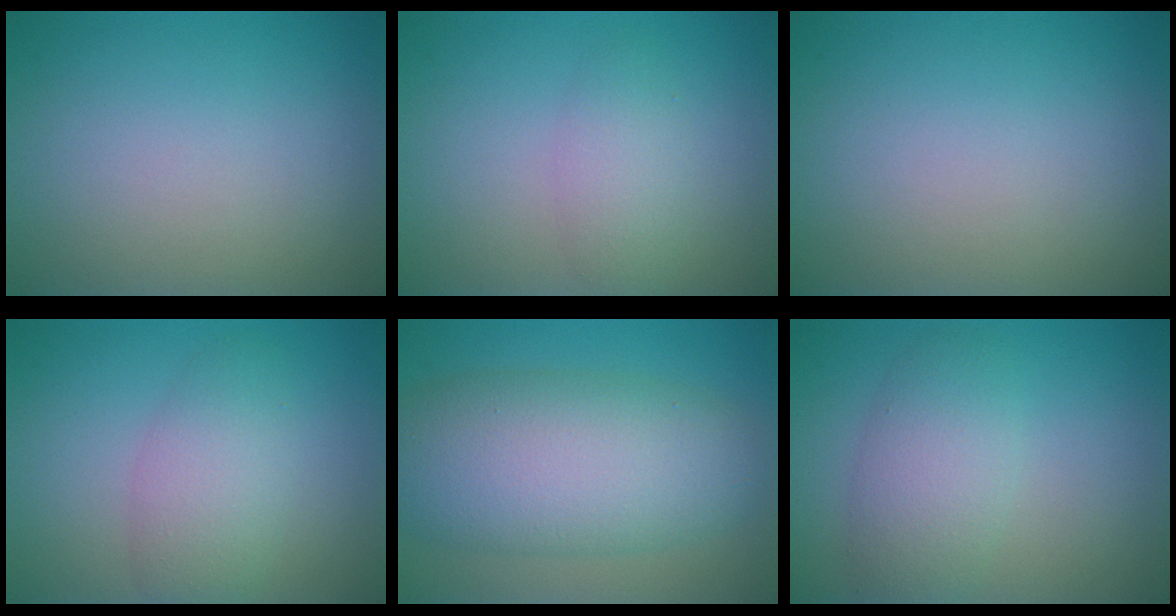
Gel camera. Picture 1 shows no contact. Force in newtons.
{"total": 2.4, "press": 2.4, "slide": 0.0}
{"total": 0.0}
{"total": 3.8, "press": 3.8, "slide": 0.1}
{"total": 10.0, "press": 10.0, "slide": 0.2}
{"total": 4.1, "press": 4.1, "slide": 0.2}